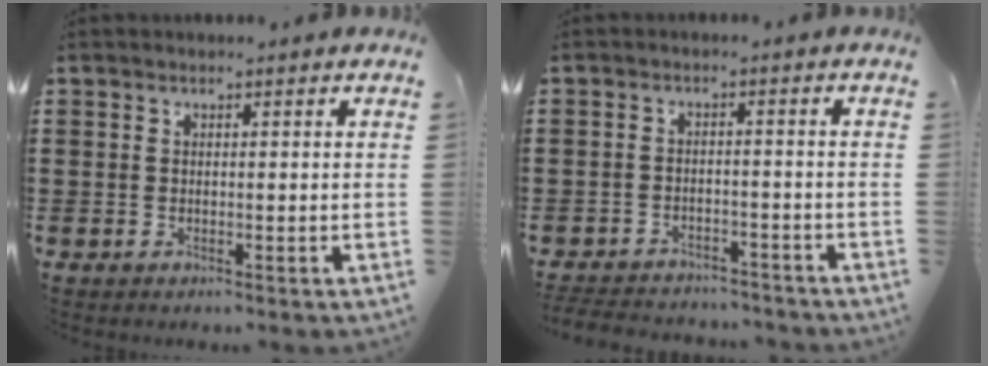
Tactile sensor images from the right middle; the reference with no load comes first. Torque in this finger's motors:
{"motor_torque": [0.92, -0.33, 0.10, 0.12]}